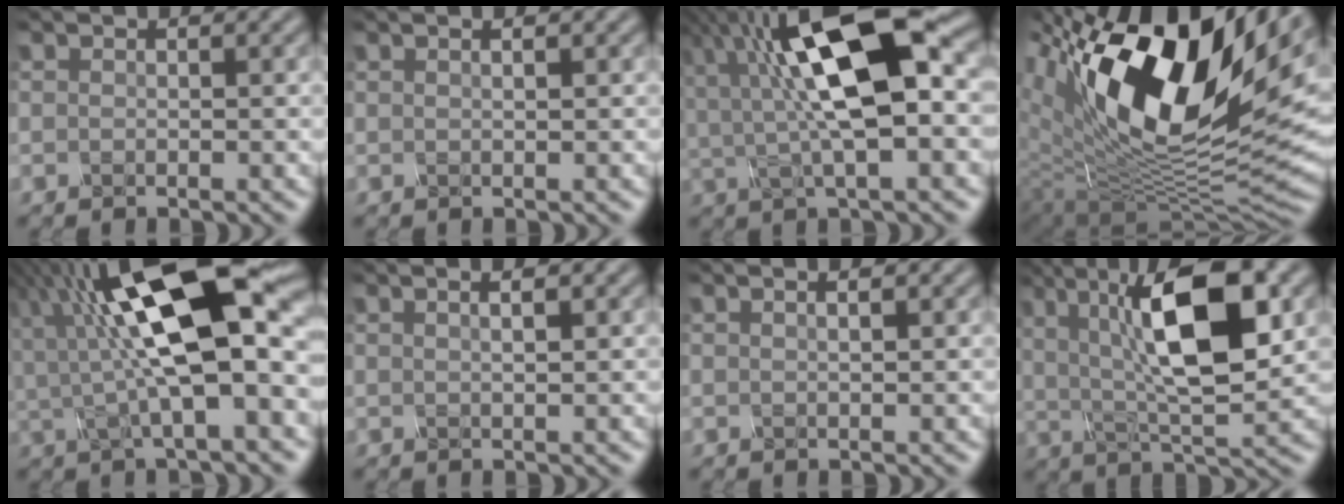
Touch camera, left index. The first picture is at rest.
{"total": 1.4, "force": [0.9, 0.5, 1.0], "torque": [-0.004, -0.004, 0.003]}
{"total": 12.8, "force": [3.0, 4.4, 11.6], "torque": [-0.200, 0.016, 0.044]}
{"total": 18.9, "force": [7.6, 8.2, 15.2], "torque": [-0.280, 0.015, 0.129]}
{"total": 14.5, "force": [3.1, 4.9, 13.2], "torque": [-0.218, 0.017, 0.042]}
{"total": 3.2, "force": [1.6, 1.4, 2.4], "torque": [-0.012, 0.020, -0.005]}
{"total": 2.1, "force": [1.1, 0.9, 1.5], "torque": [-0.007, 0.003, -0.004]}
{"total": 12.0, "force": [2.8, 4.1, 10.9], "torque": [-0.176, 0.009, 0.043]}